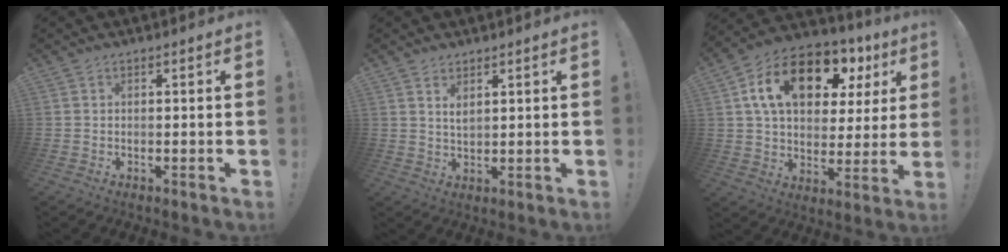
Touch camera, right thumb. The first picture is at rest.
{"total": 2.8, "force": [1.9, 0.7, 1.9], "torque": [-0.021, -0.019, 0.030]}
{"total": 19.3, "force": [8.9, 11.0, 13.1], "torque": [-0.217, -0.030, 0.153]}